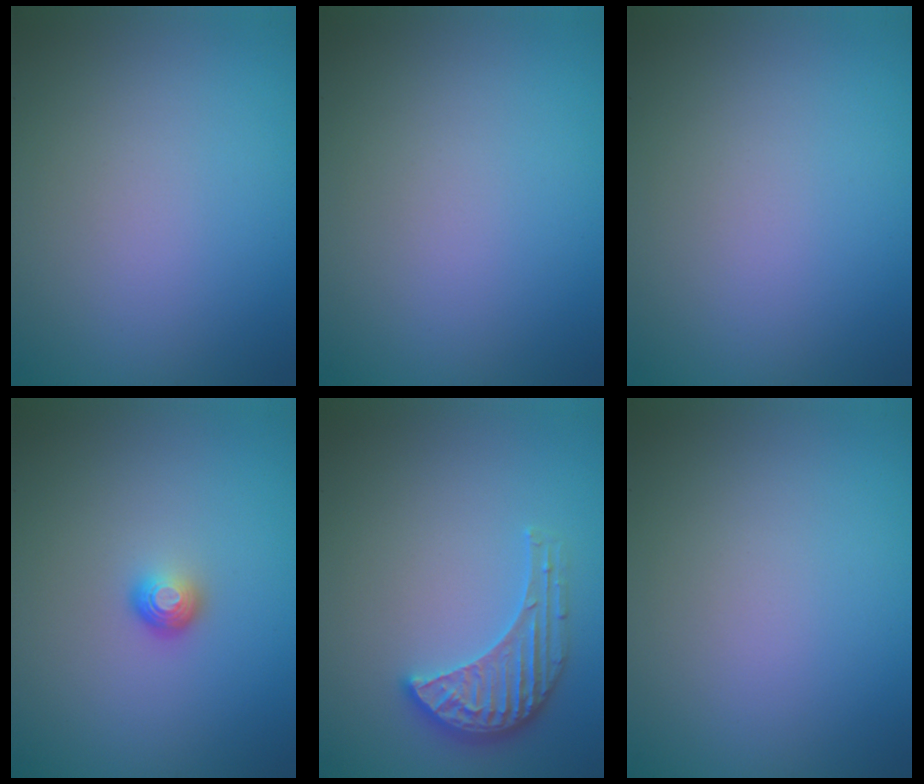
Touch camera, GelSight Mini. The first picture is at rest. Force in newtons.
{"total": 0.0}
{"total": 0.0}
{"total": 1.7, "press": 1.2, "slide": 1.2}
{"total": 3.4, "press": 3.4, "slide": 0.6}
{"total": 0.0}